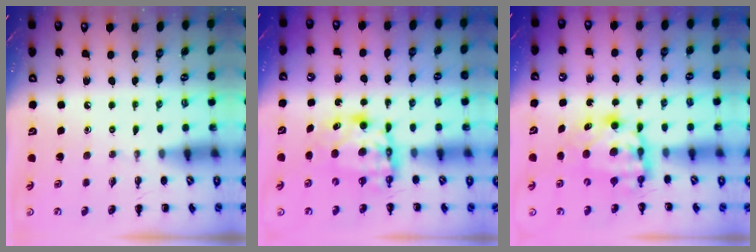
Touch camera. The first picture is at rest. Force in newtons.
{"total": 6.0, "press": 5.9, "slide": 1.0}
{"total": 6.6, "press": 6.5, "slide": 1.2}